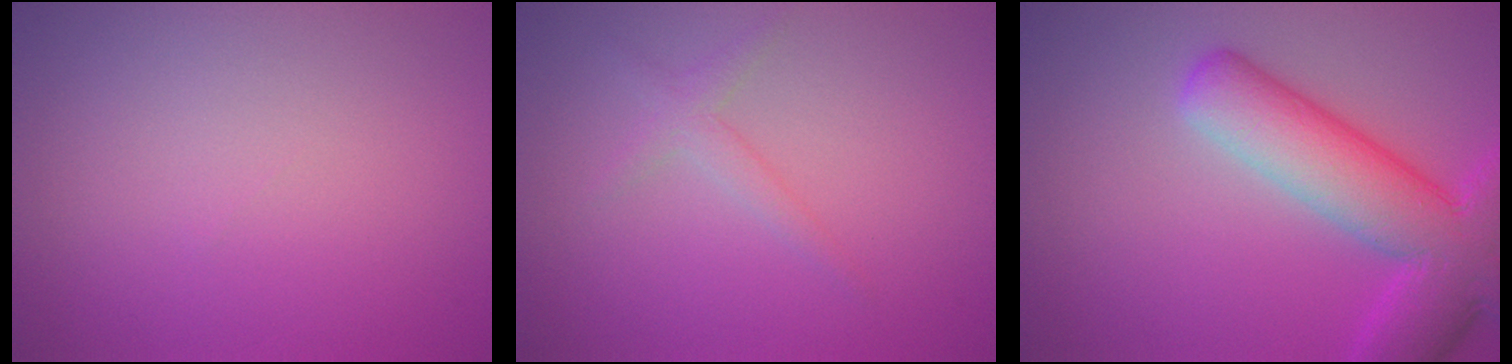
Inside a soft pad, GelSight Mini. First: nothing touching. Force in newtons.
{"total": 1.3, "press": 1.3, "slide": 0.1}
{"total": 9.7, "press": 9.6, "slide": 0.5}